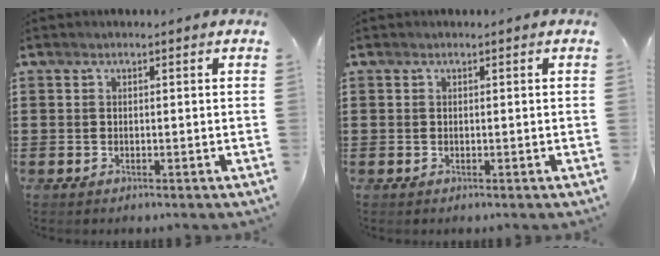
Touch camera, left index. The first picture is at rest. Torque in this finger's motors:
{"motor_torque": [-0.01, -0.01, 0.00, 0.00]}